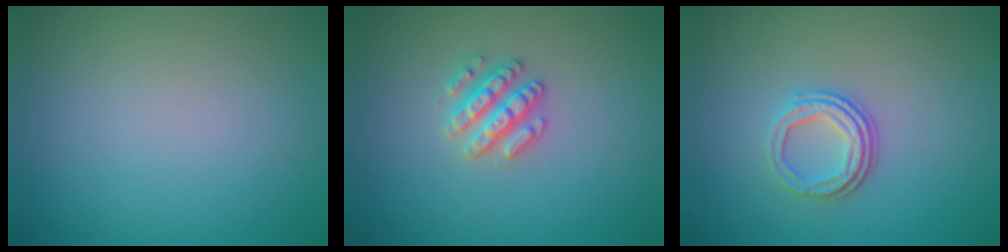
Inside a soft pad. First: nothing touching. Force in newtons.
{"total": 2.6, "press": 2.6, "slide": 0.3}
{"total": 3.2, "press": 2.4, "slide": 2.1}